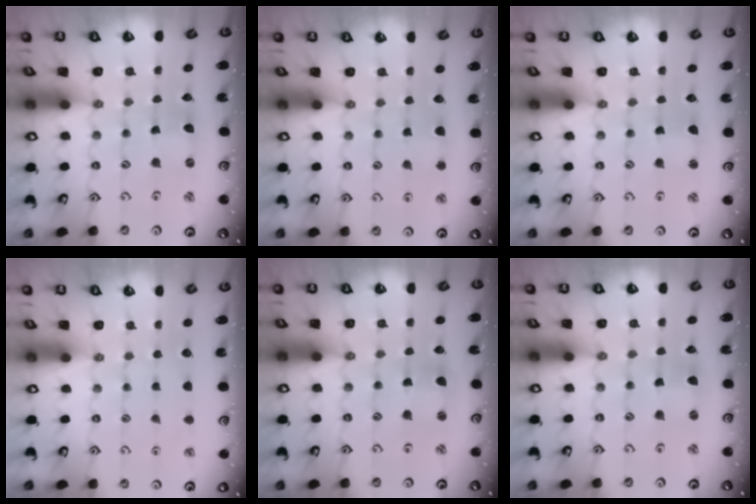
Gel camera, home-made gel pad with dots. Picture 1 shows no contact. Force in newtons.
{"total": 2.7, "press": 2.6, "slide": 0.4}
{"total": 1.3, "press": 1.2, "slide": 0.1}
{"total": 0.0}
{"total": 1.2, "press": 1.2, "slide": 0.3}
{"total": 0.9, "press": 0.8, "slide": 0.2}